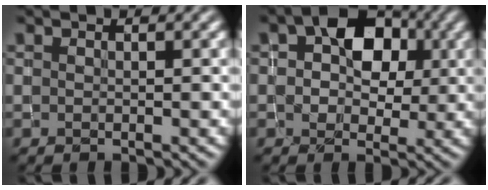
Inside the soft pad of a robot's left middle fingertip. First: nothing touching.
{"total": 6.7, "force": [1.4, 4.7, 4.6], "torque": [-0.073, 0.010, 0.008]}